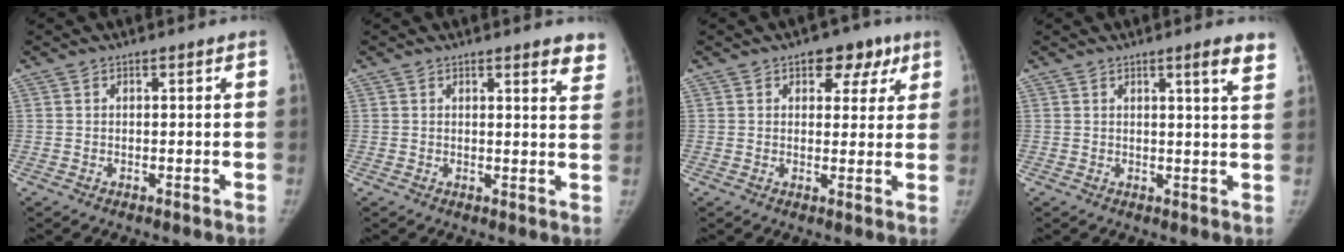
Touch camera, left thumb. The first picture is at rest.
{"total": 4.8, "force": [3.8, 1.2, 2.6], "torque": [-0.012, -0.020, 0.033]}
{"total": 6.8, "force": [3.5, 4.5, 3.7], "torque": [0.000, -0.006, 0.040]}
{"total": 4.8, "force": [3.1, 0.2, 3.6], "torque": [-0.039, -0.017, 0.039]}